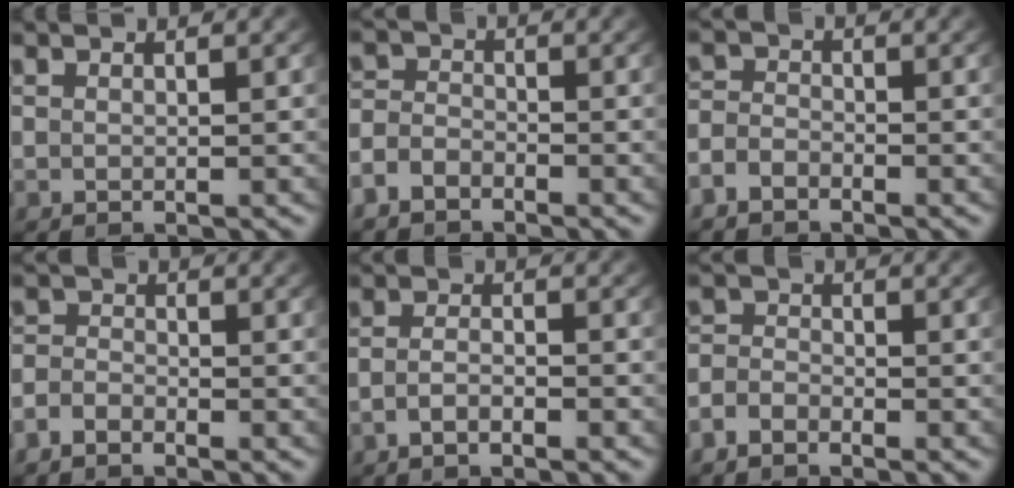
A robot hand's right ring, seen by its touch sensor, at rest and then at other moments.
{"total": 3.6, "force": [-2.4, 2.6, 0.8], "torque": [-0.026, -0.022, -0.040]}
{"total": 2.9, "force": [-1.9, 2.1, 0.6], "torque": [-0.024, -0.020, -0.032]}
{"total": 2.3, "force": [-1.8, 1.4, 0.4], "torque": [-0.017, -0.015, -0.033]}
{"total": 2.2, "force": [-1.7, 0.5, 1.2], "torque": [-0.025, -0.009, -0.028]}
{"total": 2.7, "force": [-1.9, 1.8, 0.5], "torque": [-0.019, -0.016, -0.035]}